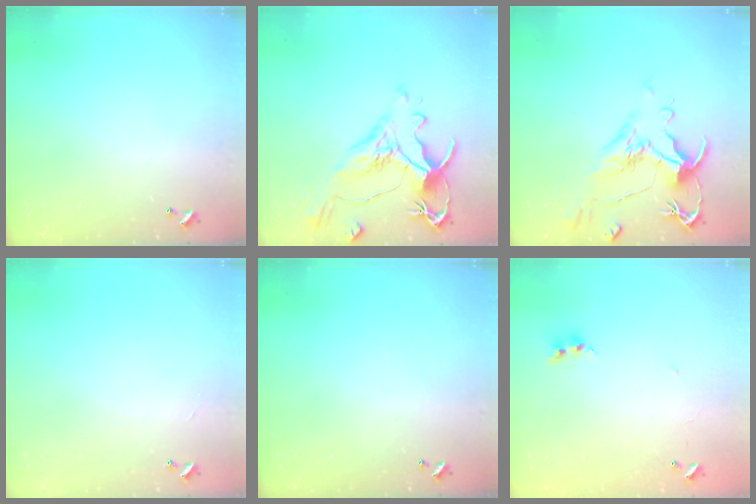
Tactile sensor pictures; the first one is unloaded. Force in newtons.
{"total": 1.6, "press": 0.7, "slide": 1.4}
{"total": 1.6, "press": 0.7, "slide": 1.4}
{"total": 1.2, "press": 1.1, "slide": 0.4}
{"total": 0.0}
{"total": 5.2, "press": 5.2, "slide": 0.6}